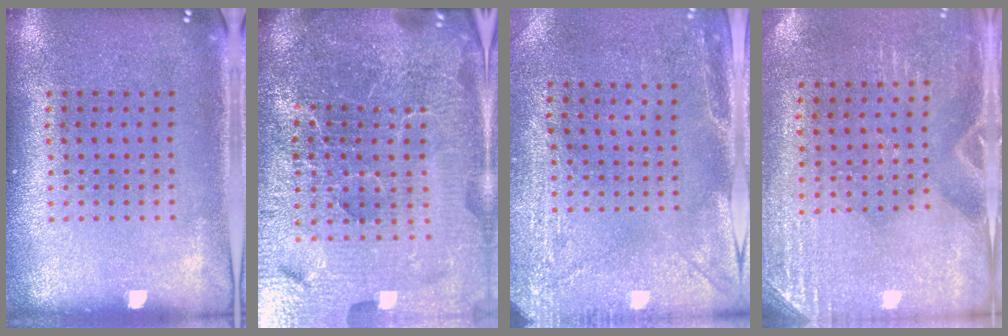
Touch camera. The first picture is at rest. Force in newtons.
{"total": 6.8, "press": 5.9, "slide": 3.3}
{"total": 3.0, "press": 2.4, "slide": 1.8}
{"total": 2.8, "press": 2.5, "slide": 1.3}